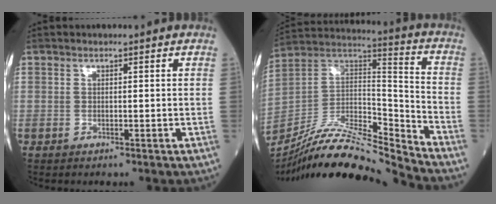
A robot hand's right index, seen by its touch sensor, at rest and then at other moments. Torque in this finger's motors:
{"motor_torque": [0.34, -0.29, 0.04, 0.01]}